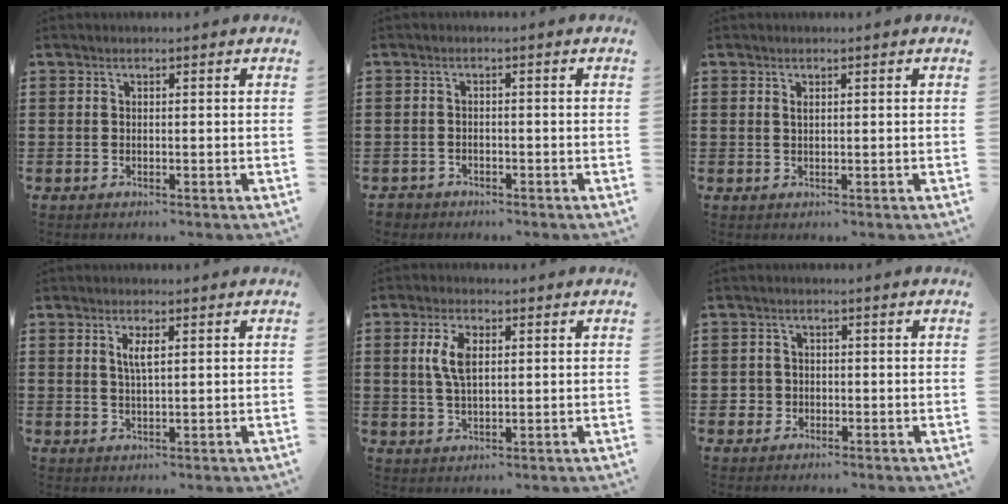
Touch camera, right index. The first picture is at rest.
{"total": 1.3, "force": [-1.2, 0.5, -0.1], "torque": [-0.003, 0.002, -0.028]}
{"total": 0.7, "force": [0.3, 0.3, 0.6], "torque": [-0.013, 0.002, 0.006]}
{"total": 2.8, "force": [1.4, 2.1, 1.2], "torque": [-0.031, 0.009, 0.026]}
{"total": 5.3, "force": [1.2, 2.5, 4.6], "torque": [-0.104, 0.007, 0.017]}
{"total": 2.0, "force": [-0.8, 1.8, 0.3], "torque": [-0.012, 0.002, -0.020]}